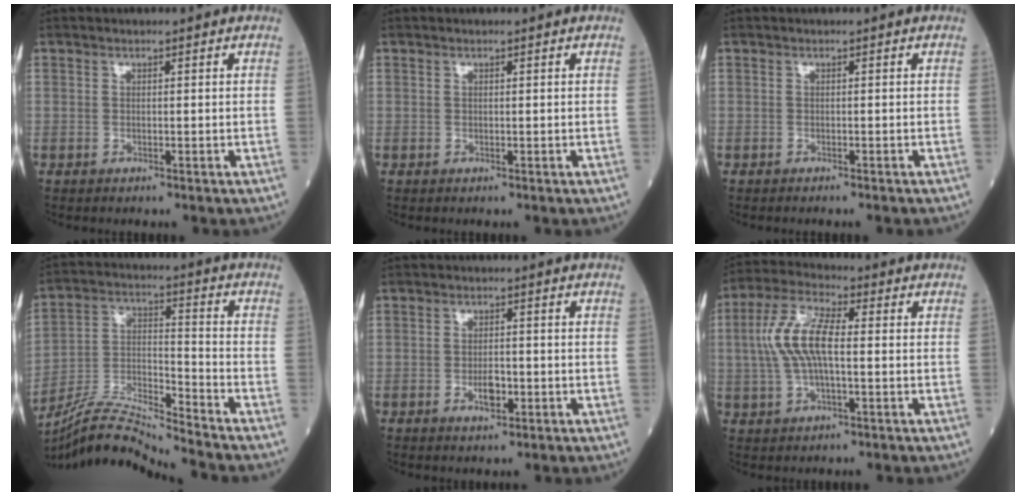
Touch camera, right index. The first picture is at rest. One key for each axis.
{"total": 0.0}
{"total": 2.0, "fx": -1.8, "fy": 0.0, "fz": 0.8, "tx": -0.012, "ty": -0.002, "tz": -0.023}
{"total": 11.8, "fx": -11.2, "fy": -1.4, "fz": 3.5, "tx": -0.072, "ty": 0.008, "tz": -0.210}
{"total": 3.1, "fx": -1.1, "fy": 1.3, "fz": 2.6, "tx": -0.045, "ty": 0.002, "tz": -0.014}
{"total": 9.1, "fx": 0.2, "fy": 2.9, "fz": 8.6, "tx": -0.192, "ty": 0.018, "tz": 0.002}